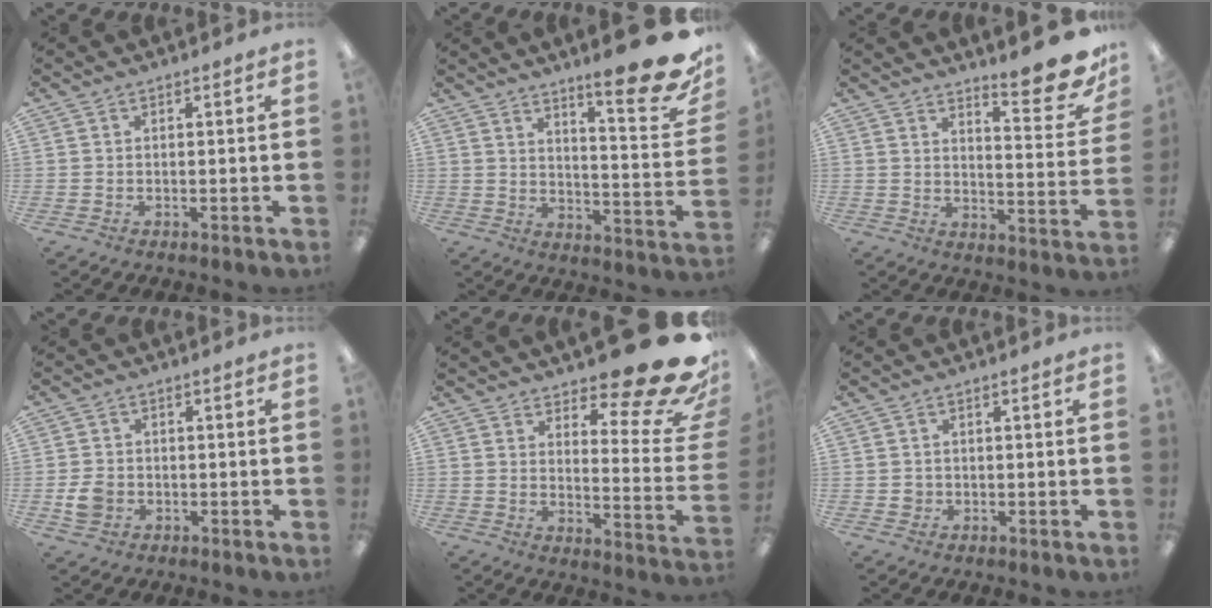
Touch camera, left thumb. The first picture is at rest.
{"total": 17.7, "force": [12.6, 3.1, 12.0], "torque": [-0.160, -0.098, 0.199]}
{"total": 13.5, "force": [10.3, 2.9, 8.3], "torque": [-0.099, -0.079, 0.164]}
{"total": 4.2, "force": [-1.2, 3.4, 2.2], "torque": [-0.033, 0.002, -0.021]}
{"total": 18.1, "force": [12.7, 5.4, 11.7], "torque": [-0.134, -0.109, 0.206]}
{"total": 1.4, "force": [0.0, 1.4, 0.4], "torque": [-0.009, 0.007, -0.003]}